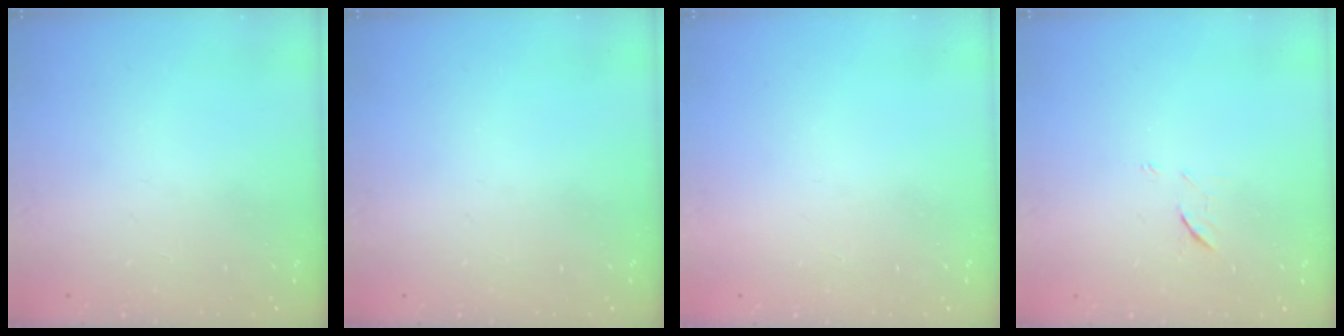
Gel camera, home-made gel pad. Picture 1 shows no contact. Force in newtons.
{"total": 0.0}
{"total": 1.5, "press": 1.5, "slide": 0.1}
{"total": 5.8, "press": 5.7, "slide": 1.3}